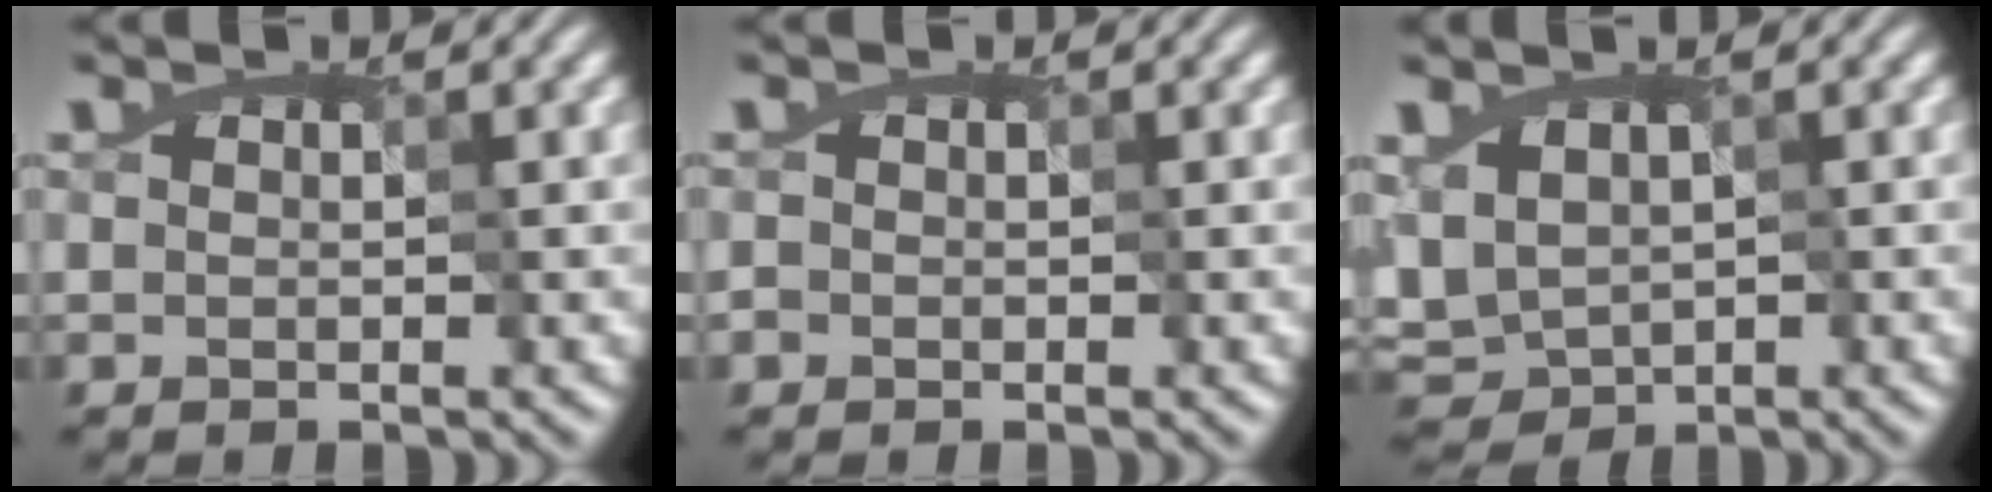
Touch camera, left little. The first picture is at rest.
{"total": 0.5, "force": [-0.3, 0.4, 0.0], "torque": [-0.003, -0.004, -0.001]}
{"total": 2.8, "force": [-1.1, 2.1, 1.6], "torque": [-0.040, -0.008, -0.011]}